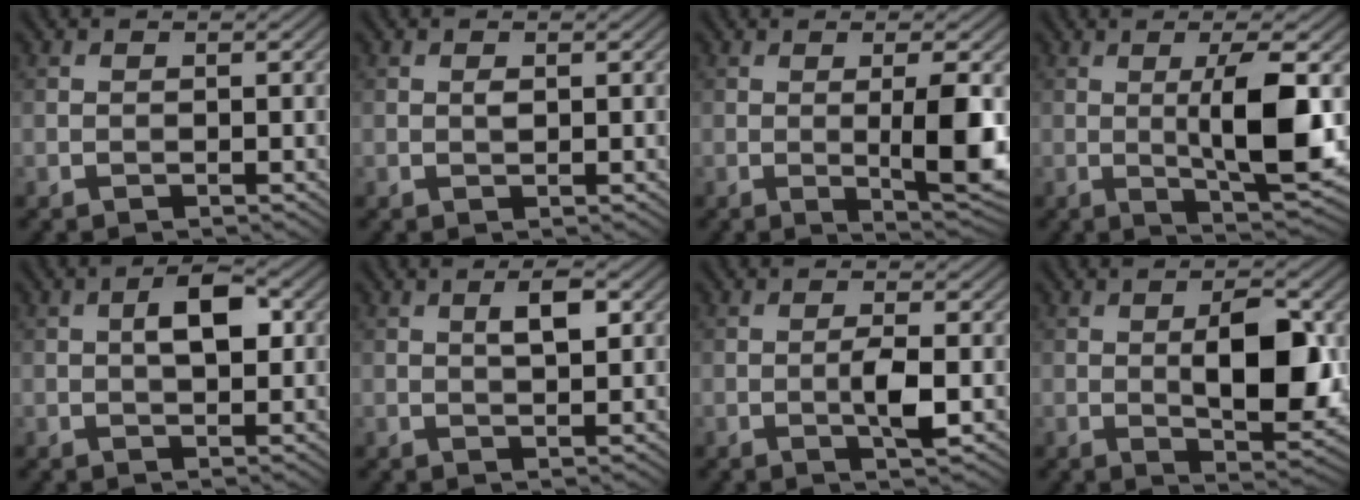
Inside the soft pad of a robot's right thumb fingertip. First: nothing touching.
{"total": 0.7, "force": [0.2, 0.4, 0.6], "torque": [-0.012, -0.001, 0.003]}
{"total": 6.5, "force": [-0.1, 1.1, 6.4], "torque": [-0.107, -0.003, 0.003]}
{"total": 8.9, "force": [0.4, 1.5, 8.7], "torque": [-0.145, 0.004, 0.011]}
{"total": 4.8, "force": [0.8, 2.1, 4.3], "torque": [-0.074, 0.006, 0.011]}
{"total": 3.2, "force": [1.1, 0.9, 2.9], "torque": [-0.052, 0.002, 0.019]}
{"total": 3.1, "force": [-0.6, 0.4, 3.1], "torque": [-0.057, 0.000, -0.015]}
{"total": 8.4, "force": [0.4, 3.3, 7.7], "torque": [-0.122, -0.001, 0.010]}